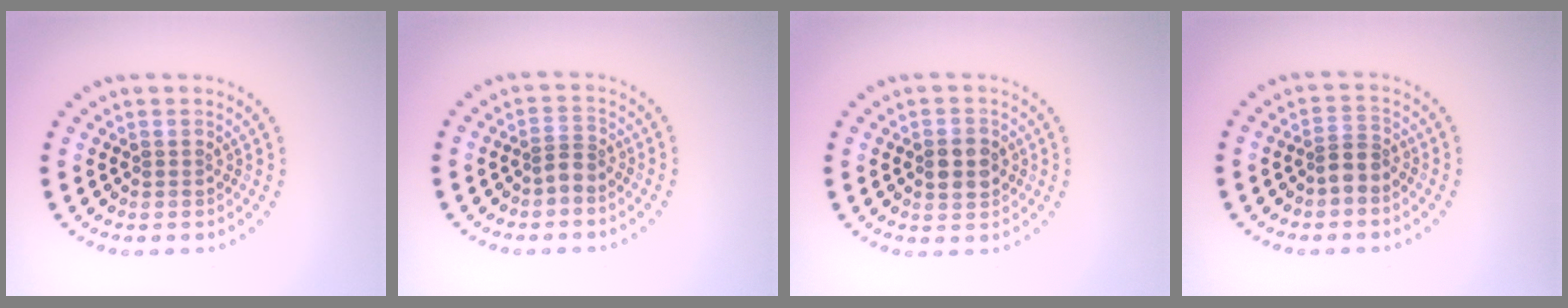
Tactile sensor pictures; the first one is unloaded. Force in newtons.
{"total": 1.4, "press": 0.9, "slide": 1.0}
{"total": 2.8, "press": 2.8, "slide": 0.2}
{"total": 2.1, "press": 1.6, "slide": 1.3}